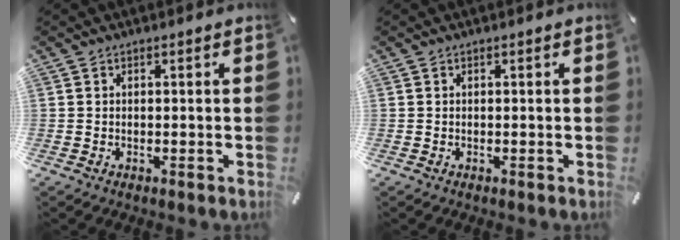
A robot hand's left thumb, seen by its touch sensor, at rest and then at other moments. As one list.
[{"total": 0.0}]